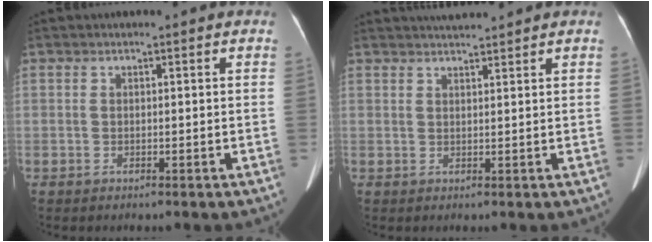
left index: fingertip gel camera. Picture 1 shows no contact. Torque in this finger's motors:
{"motor_torque": [0.66, -0.96, -0.03, 0.07]}